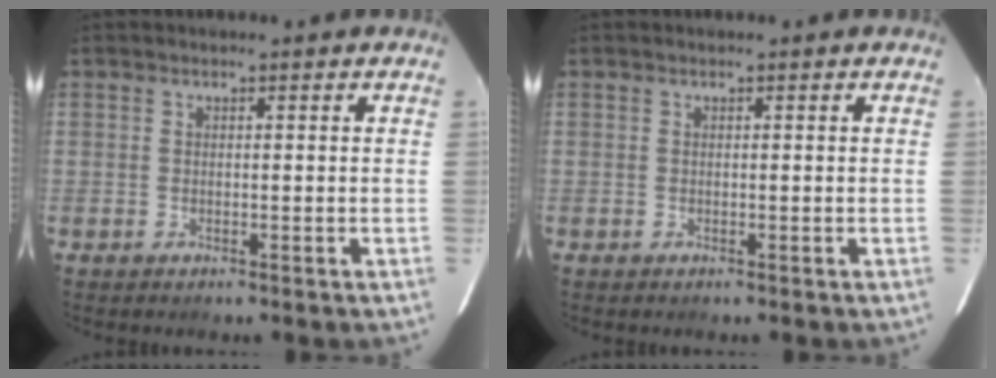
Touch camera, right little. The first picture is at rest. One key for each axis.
{"total": 0.0}